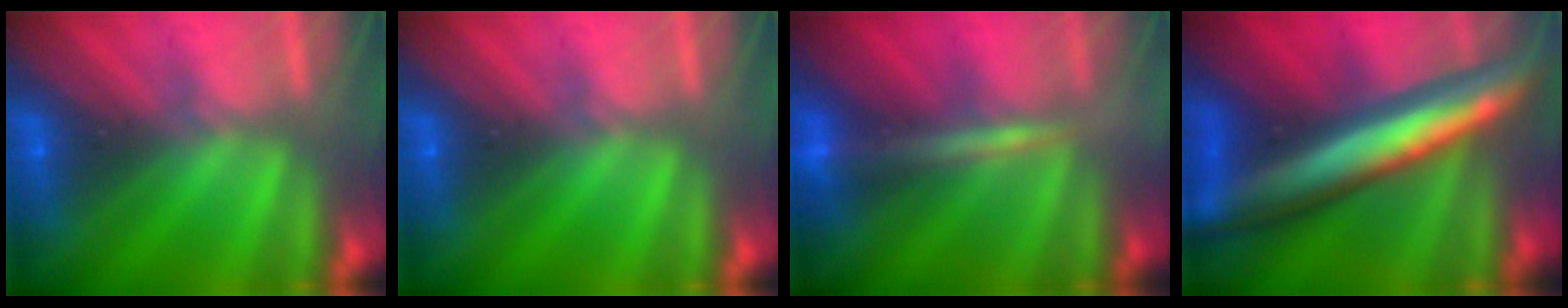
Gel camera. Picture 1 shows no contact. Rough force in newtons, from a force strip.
{"total": 0.0}
{"total": 2.5}
{"total": 6.9}